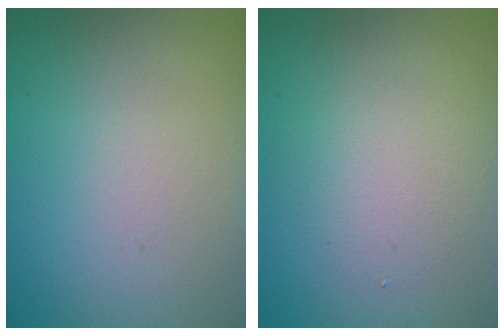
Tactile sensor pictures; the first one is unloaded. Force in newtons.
{"total": 2.8, "press": 2.8, "slide": 0.2}